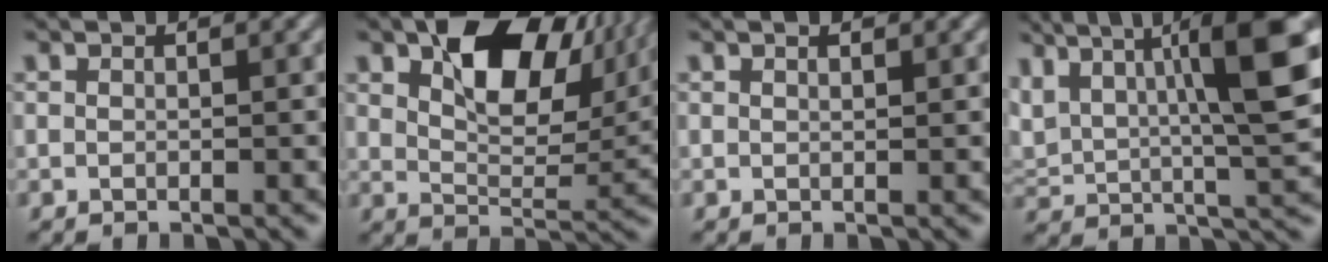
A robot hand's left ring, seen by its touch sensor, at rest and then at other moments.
{"total": 11.5, "force": [5.2, 6.1, 8.2], "torque": [-0.122, 0.014, 0.083]}
{"total": 0.7, "force": [0.5, 0.2, 0.4], "torque": [-0.003, 0.004, 0.006]}
{"total": 10.5, "force": [3.8, 3.5, 9.1], "torque": [-0.163, 0.015, 0.066]}